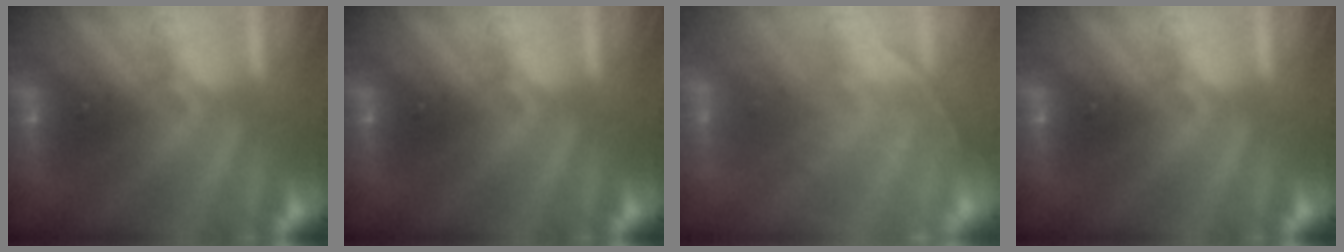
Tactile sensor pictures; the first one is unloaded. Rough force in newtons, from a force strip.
{"total": 0.0}
{"total": 1.7}
{"total": 0.0}